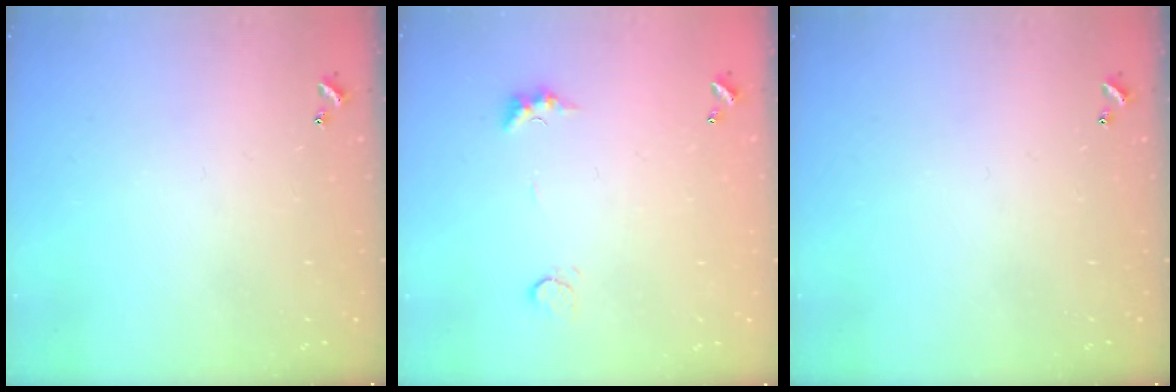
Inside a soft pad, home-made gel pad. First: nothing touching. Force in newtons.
{"total": 3.3, "press": 3.2, "slide": 0.9}
{"total": 0.0}